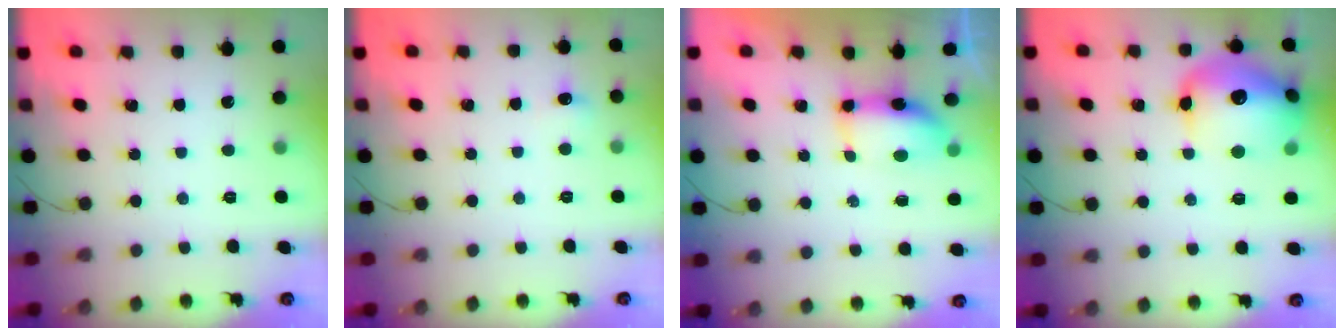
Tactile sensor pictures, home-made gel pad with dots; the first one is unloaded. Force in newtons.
{"total": 5.1, "press": 4.9, "slide": 1.6}
{"total": 12.6, "press": 8.5, "slide": 9.3}
{"total": 20.3, "press": 20.2, "slide": 2.0}